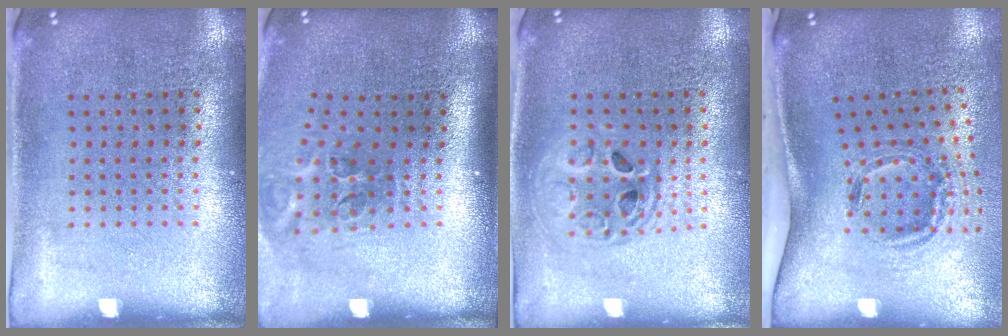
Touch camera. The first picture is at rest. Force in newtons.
{"total": 2.1, "press": 1.2, "slide": 1.7}
{"total": 1.5, "press": 1.3, "slide": 0.8}
{"total": 1.7, "press": 1.2, "slide": 1.3}